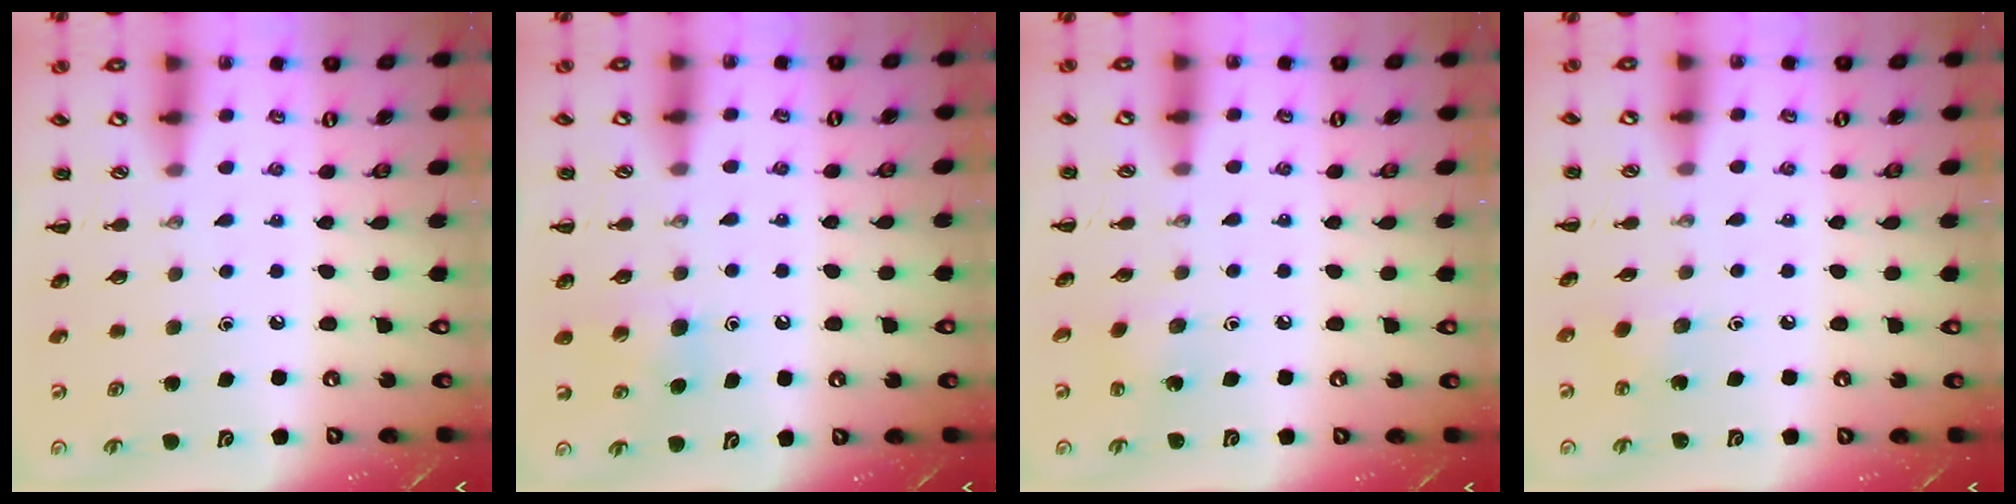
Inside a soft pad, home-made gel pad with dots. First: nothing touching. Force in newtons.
{"total": 4.7, "press": 4.5, "slide": 1.2}
{"total": 2.4, "press": 2.2, "slide": 0.7}
{"total": 3.3, "press": 3.2, "slide": 1.1}